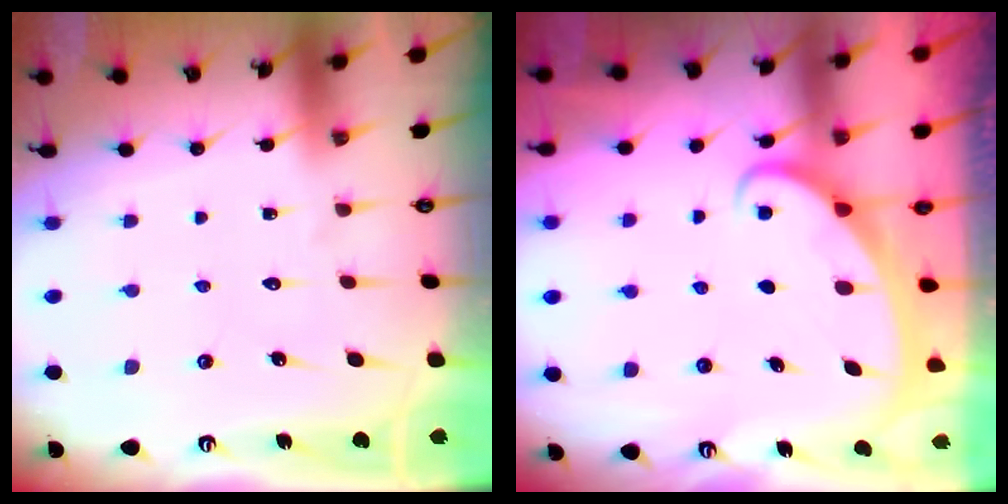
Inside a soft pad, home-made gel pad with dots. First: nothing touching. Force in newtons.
{"total": 2.2, "press": 2.2, "slide": 0.3}